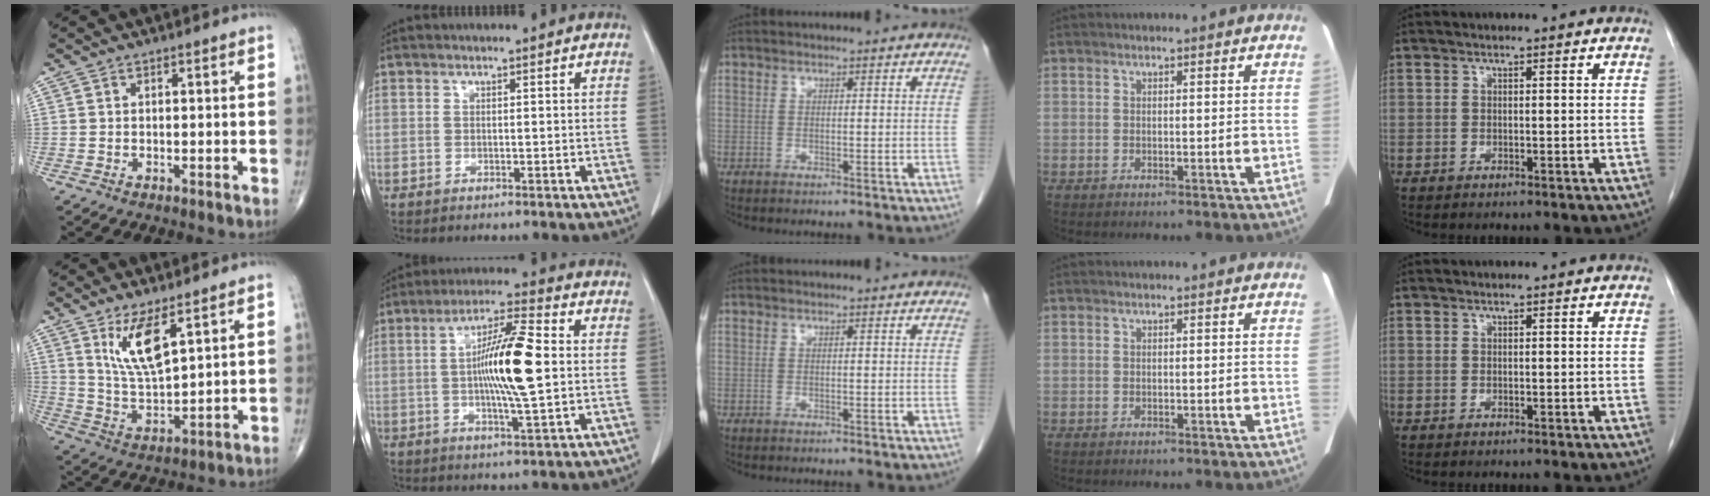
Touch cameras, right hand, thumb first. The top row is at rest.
{"thumb": {"total": 9.7, "force": [4.9, 2.9, 7.8], "torque": [-0.146, -0.037, 0.108]}, "index": {"total": 12.0, "force": [0.2, 0.8, 12.0], "torque": [-0.217, 0.002, 0.000]}}